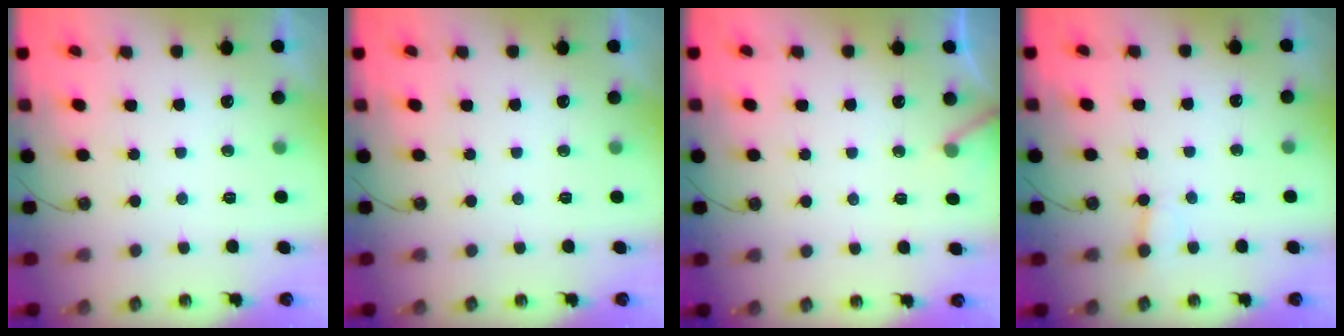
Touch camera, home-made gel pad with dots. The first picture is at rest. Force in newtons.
{"total": 0.0}
{"total": 5.3, "press": 5.2, "slide": 0.4}
{"total": 2.1, "press": 2.1, "slide": 0.1}